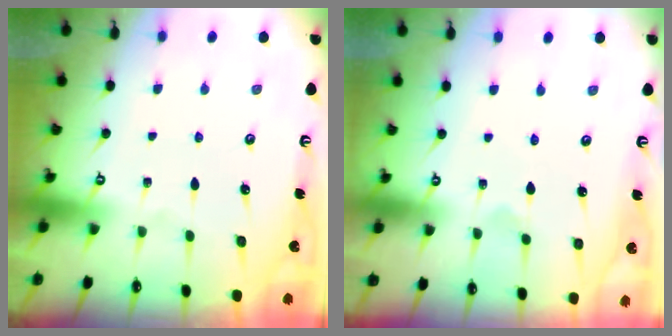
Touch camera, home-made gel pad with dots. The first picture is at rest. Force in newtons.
{"total": 1.9, "press": 1.8, "slide": 0.3}